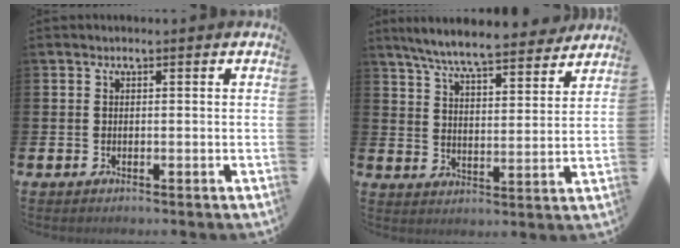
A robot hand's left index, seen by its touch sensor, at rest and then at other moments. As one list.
[{"total": 7.9, "force": [7.4, 0.6, 2.5], "torque": [-0.074, -0.048, 0.130]}]